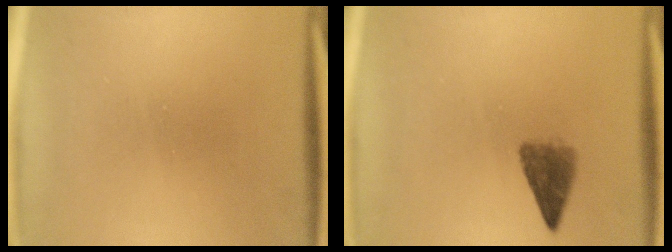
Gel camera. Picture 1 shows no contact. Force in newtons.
{"total": 2.7}